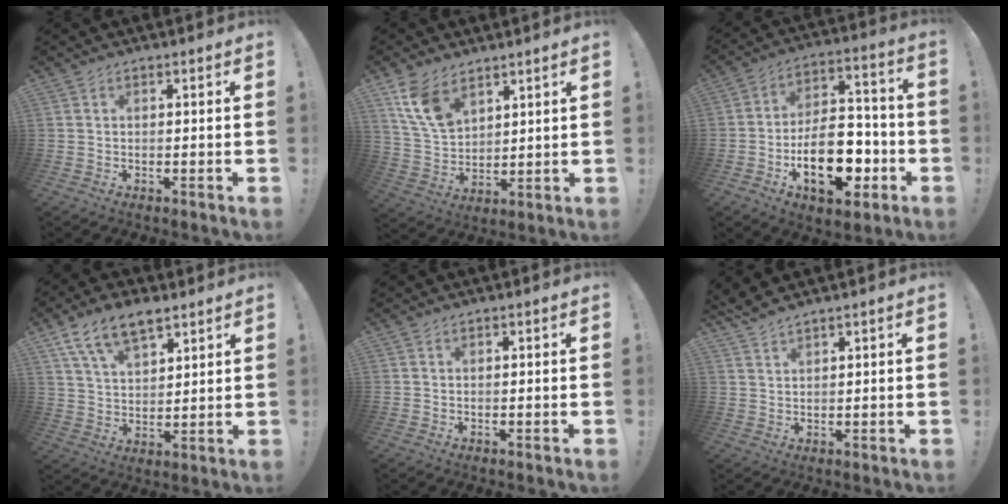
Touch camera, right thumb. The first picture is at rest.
{"total": 10.9, "force": [7.0, 6.3, 5.5], "torque": [-0.109, -0.029, 0.141]}
{"total": 21.8, "force": [-8.1, 12.1, 16.3], "torque": [-0.255, 0.055, -0.119]}
{"total": 11.6, "force": [7.4, 5.8, 6.9], "torque": [-0.119, -0.029, 0.140]}
{"total": 0.0}
{"total": 2.7, "force": [2.5, -0.1, 1.0], "torque": [-0.024, -0.014, 0.045]}